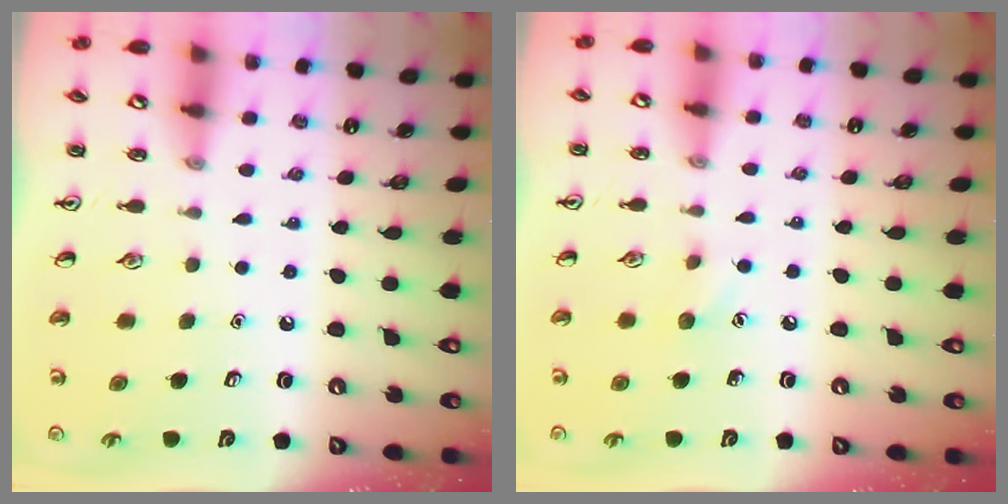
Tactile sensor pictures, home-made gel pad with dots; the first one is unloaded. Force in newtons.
{"total": 4.7, "press": 4.5, "slide": 1.3}